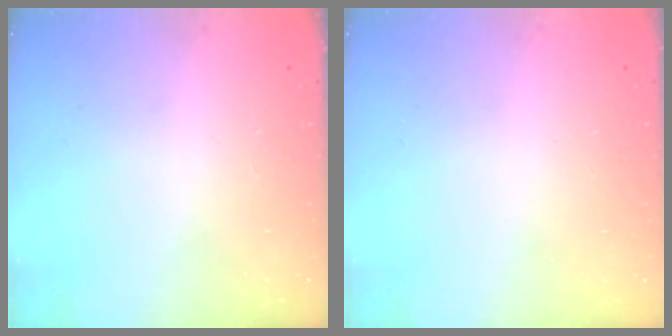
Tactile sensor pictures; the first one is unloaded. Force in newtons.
{"total": 0.0}